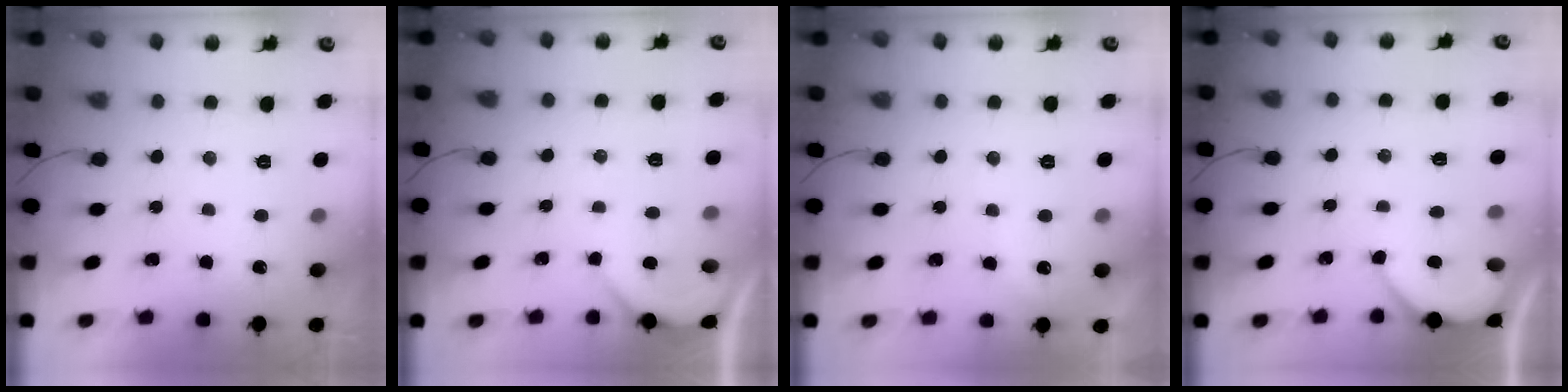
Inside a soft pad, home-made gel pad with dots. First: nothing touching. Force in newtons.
{"total": 1.9, "press": 1.9, "slide": 0.2}
{"total": 4.0, "press": 3.9, "slide": 0.6}
{"total": 2.6, "press": 2.6, "slide": 0.4}